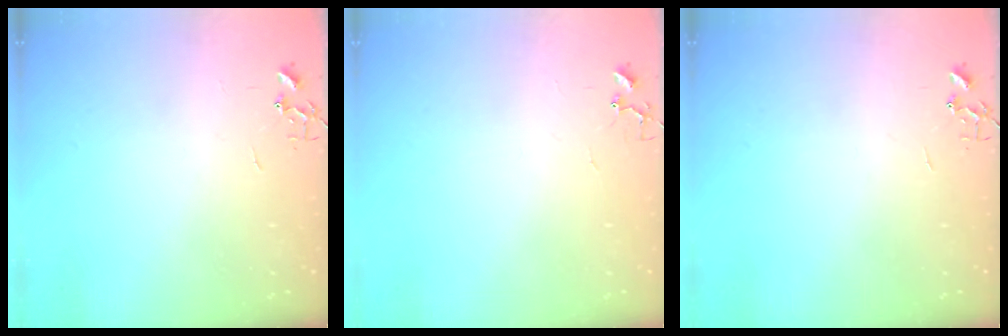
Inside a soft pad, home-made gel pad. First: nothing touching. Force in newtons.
{"total": 3.8, "press": 3.7, "slide": 0.3}
{"total": 0.0}